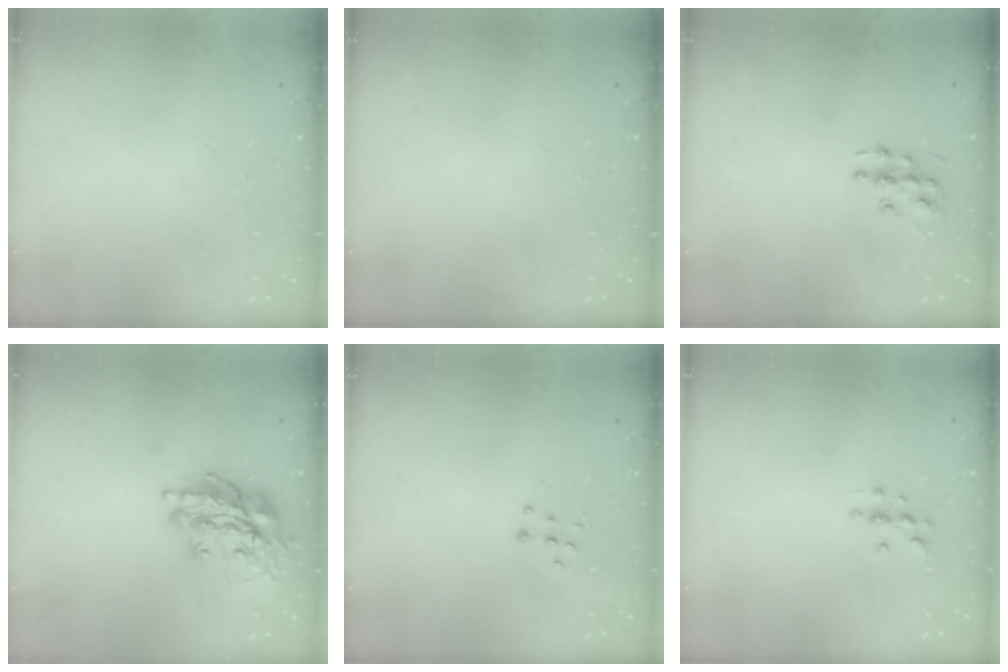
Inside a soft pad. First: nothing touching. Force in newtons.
{"total": 0.0}
{"total": 6.1, "press": 6.1, "slide": 0.4}
{"total": 17.5, "press": 17.4, "slide": 1.8}
{"total": 3.7, "press": 3.7, "slide": 0.2}
{"total": 3.7, "press": 3.7, "slide": 0.4}